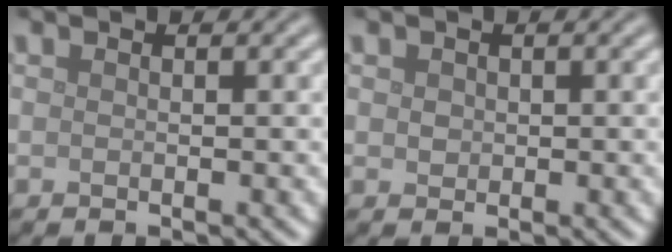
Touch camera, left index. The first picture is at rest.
{"total": 0.9, "force": [0.2, 0.8, 0.3], "torque": [-0.004, -0.001, 0.005]}